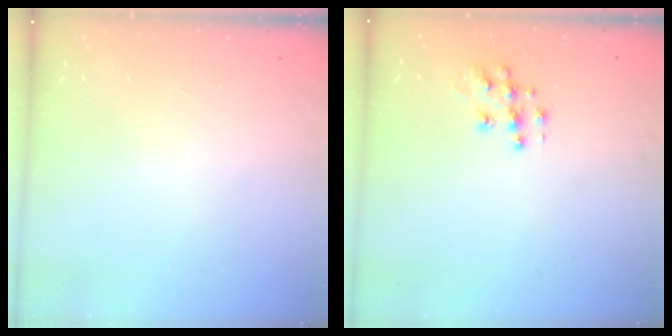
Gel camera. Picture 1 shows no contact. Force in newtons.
{"total": 10.2, "press": 10.2, "slide": 0.7}